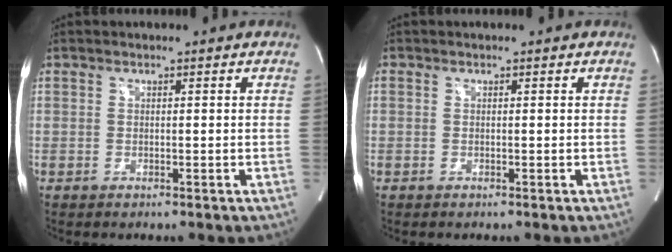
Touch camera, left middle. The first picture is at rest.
{"total": 0.0}